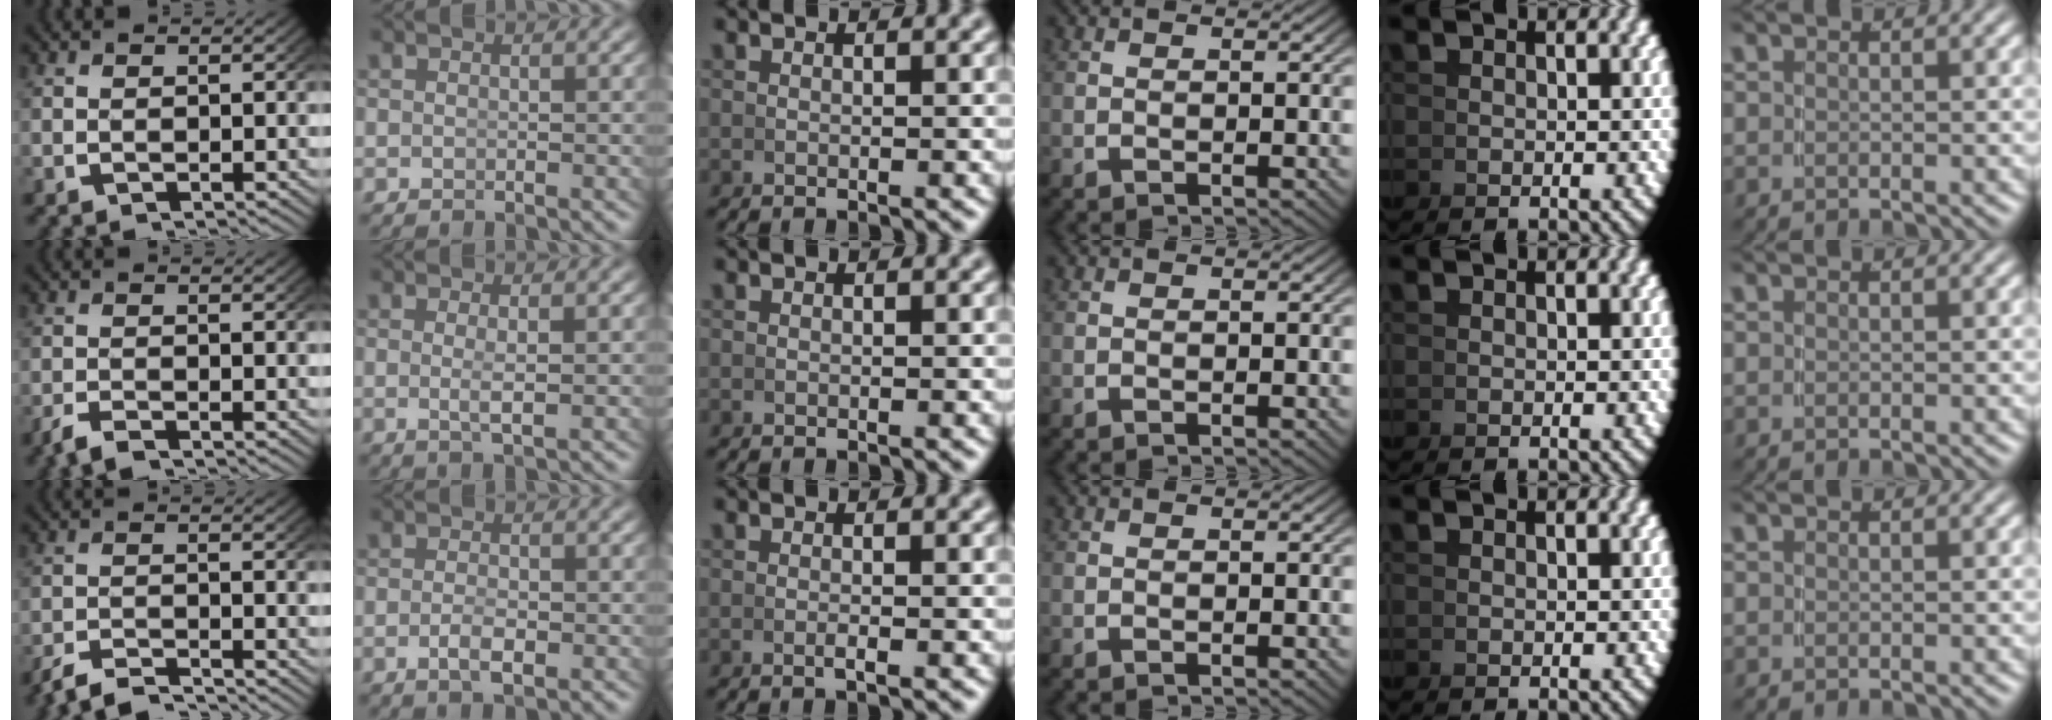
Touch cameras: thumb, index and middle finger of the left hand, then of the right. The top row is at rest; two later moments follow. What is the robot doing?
{"motion": "grasp_and_lifting", "object": "photo album"}